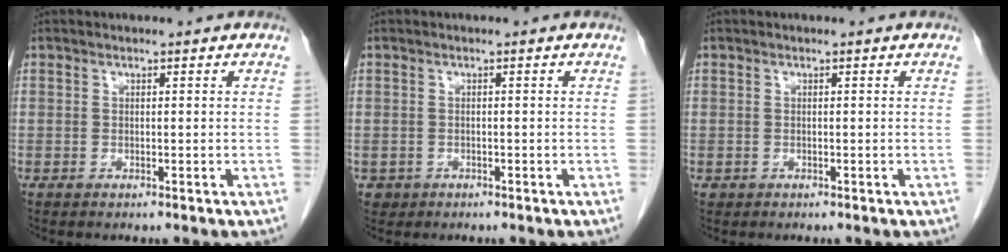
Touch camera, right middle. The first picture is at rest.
{"total": 1.2, "force": [-0.6, 1.1, 0.1], "torque": [-0.007, 0.004, -0.004]}
{"total": 0.0}